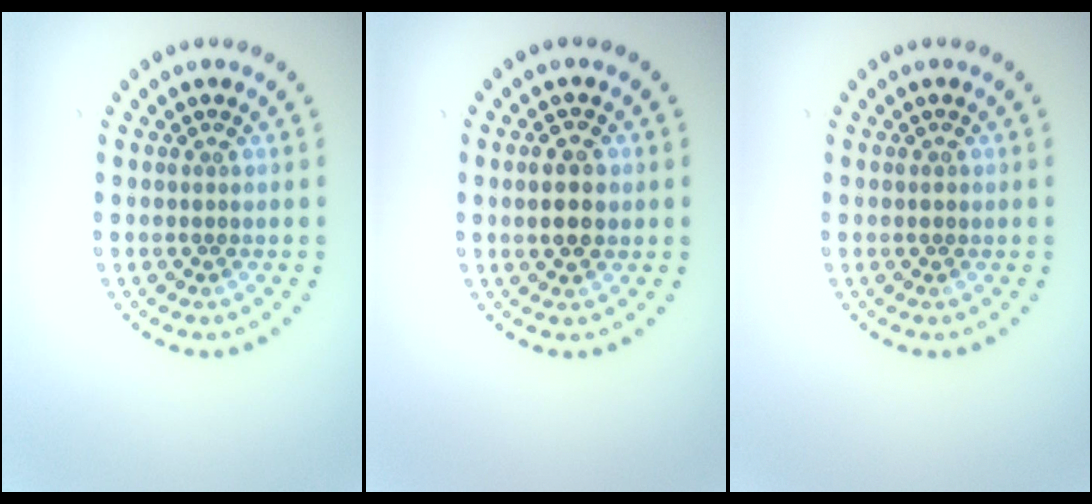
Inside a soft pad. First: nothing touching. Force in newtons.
{"total": 3.6, "press": 3.6, "slide": 0.2}
{"total": 0.7, "press": 0.7, "slide": 0.3}